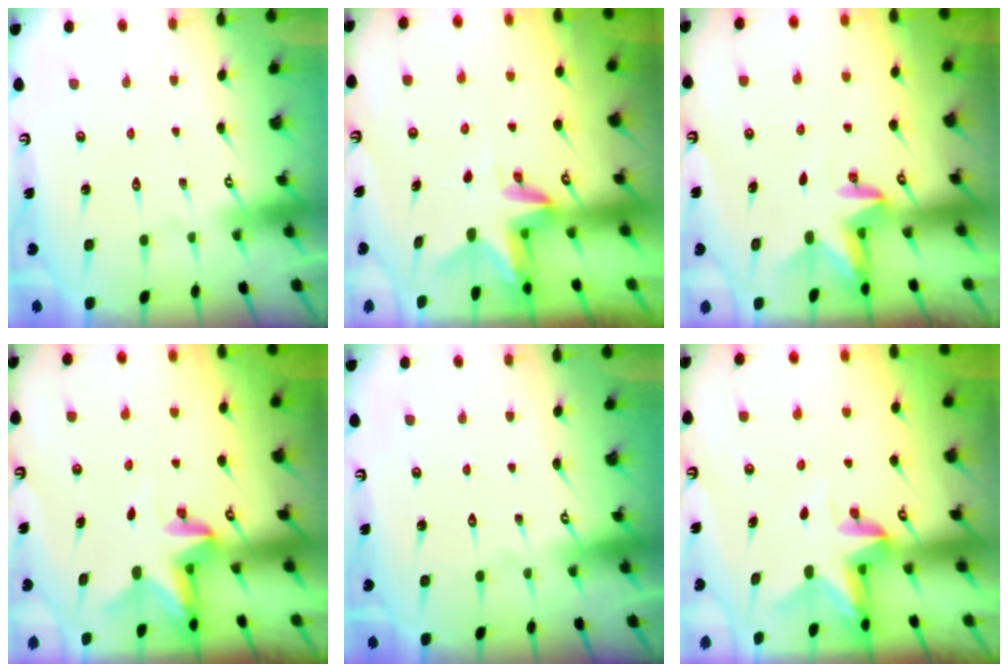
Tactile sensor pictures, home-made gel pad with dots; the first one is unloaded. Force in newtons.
{"total": 3.1, "press": 3.0, "slide": 0.2}
{"total": 2.9, "press": 2.8, "slide": 0.7}
{"total": 2.8, "press": 2.7, "slide": 0.5}
{"total": 0.0}
{"total": 3.2, "press": 3.2, "slide": 0.3}